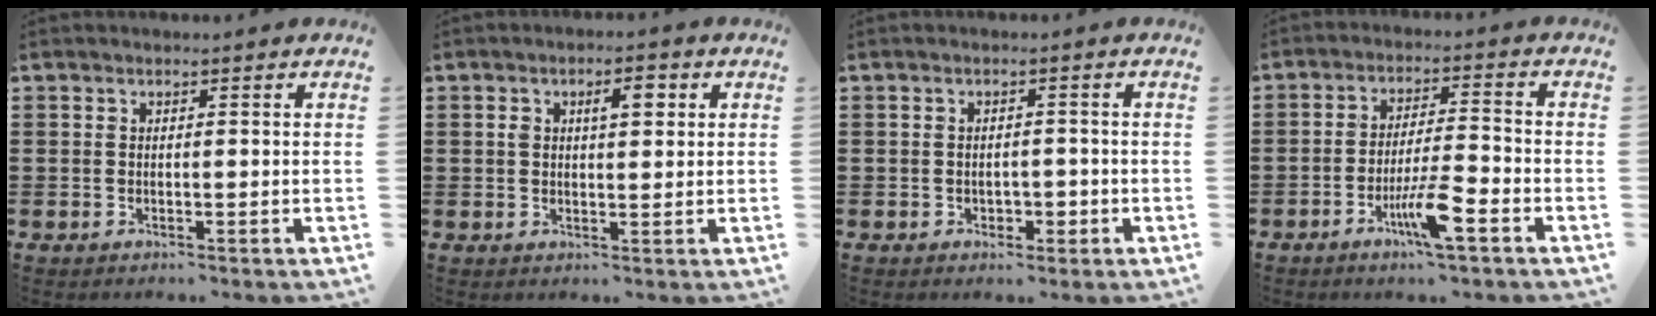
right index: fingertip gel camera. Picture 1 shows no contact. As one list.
[{"total": 3.7, "force": [1.1, 1.6, 3.1], "torque": [-0.048, 0.005, 0.013]}, {"total": 2.0, "force": [-0.7, 1.5, 1.2], "torque": [-0.026, 0.002, -0.015]}, {"total": 7.2, "force": [-3.7, 0.9, 6.2], "torque": [-0.117, -0.004, -0.067]}]